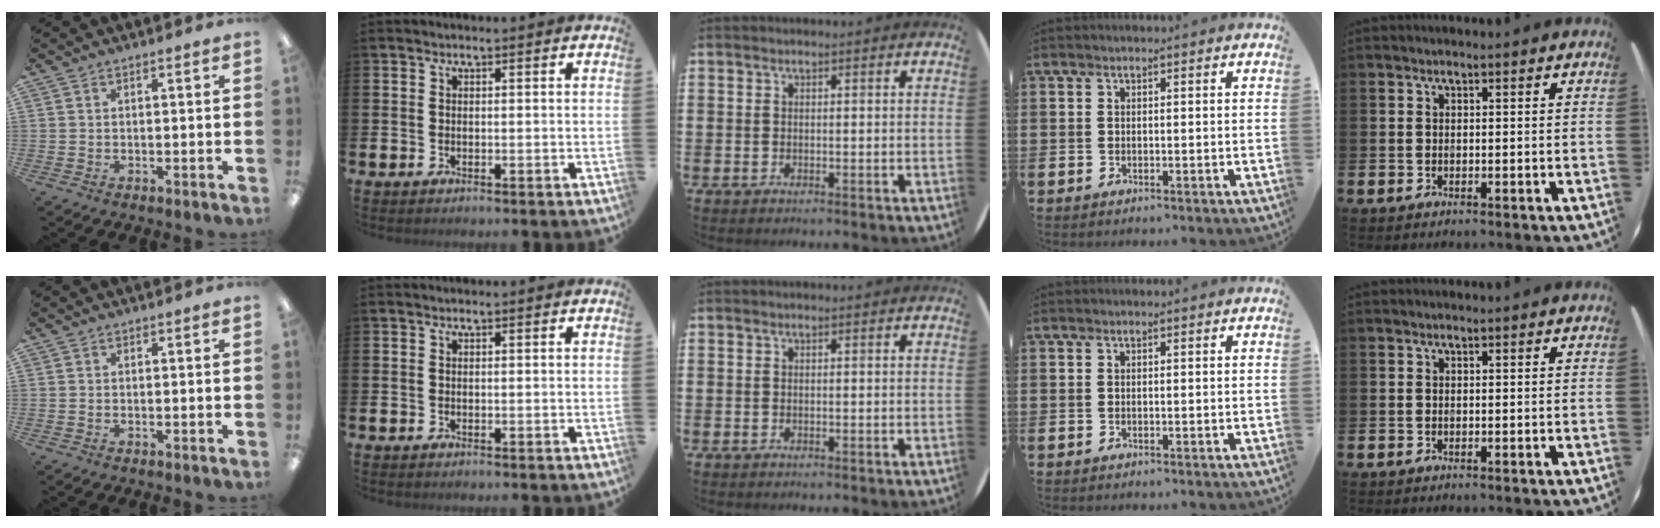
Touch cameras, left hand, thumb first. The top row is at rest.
{}